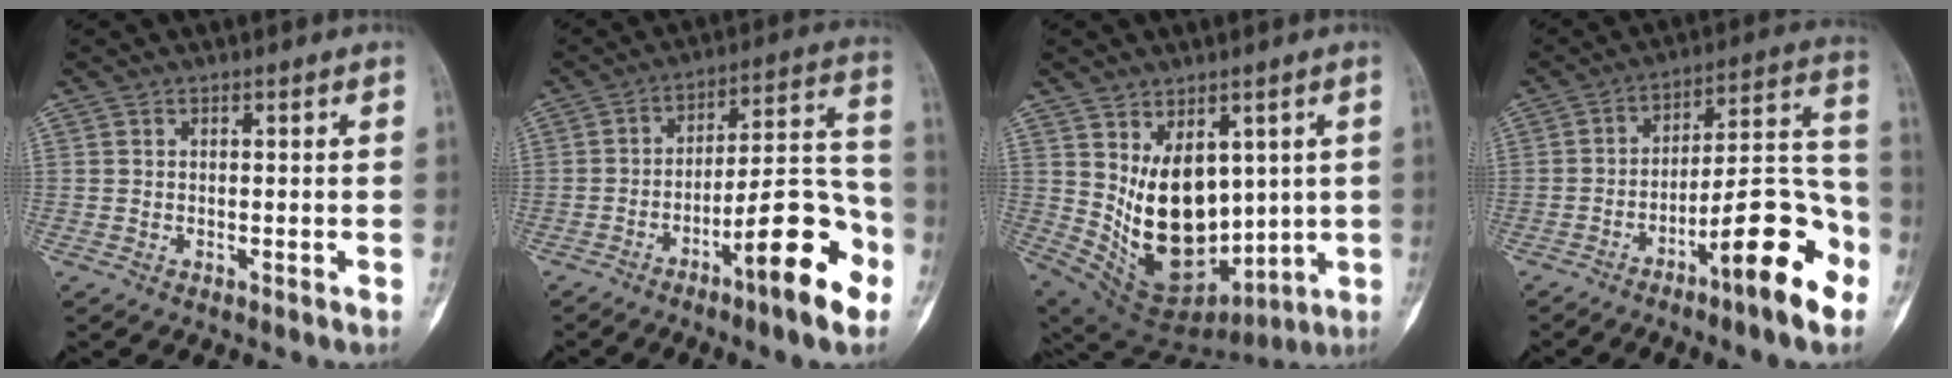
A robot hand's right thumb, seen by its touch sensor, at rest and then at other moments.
{"total": 17.4, "force": [-8.5, 3.7, 14.8], "torque": [-0.212, 0.065, -0.128]}
{"total": 16.3, "force": [2.3, 10.7, 12.1], "torque": [-0.159, -0.032, 0.076]}
{"total": 17.7, "force": [-8.8, 3.7, 14.9], "torque": [-0.214, 0.069, -0.135]}